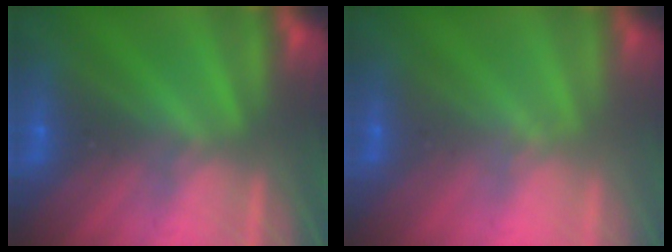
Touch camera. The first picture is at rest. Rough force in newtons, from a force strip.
{"total": 2.1}